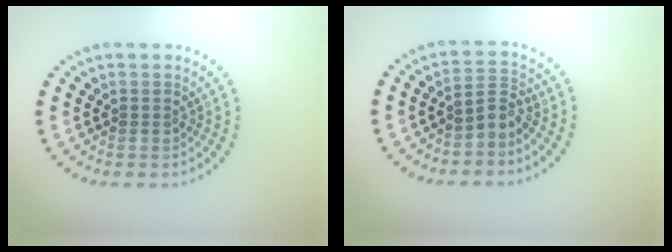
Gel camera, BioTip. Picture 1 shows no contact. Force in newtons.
{"total": 2.2, "press": 1.5, "slide": 1.6}